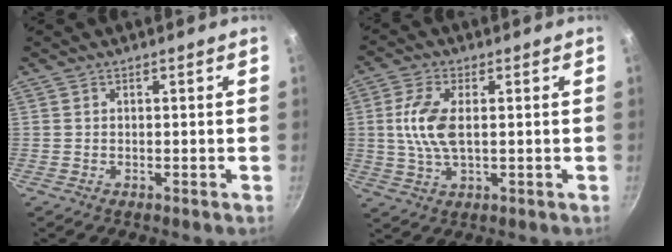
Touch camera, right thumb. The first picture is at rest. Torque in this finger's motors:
{"motor_torque": [0.58, 0.37, 1.08, -0.20, 0.27]}